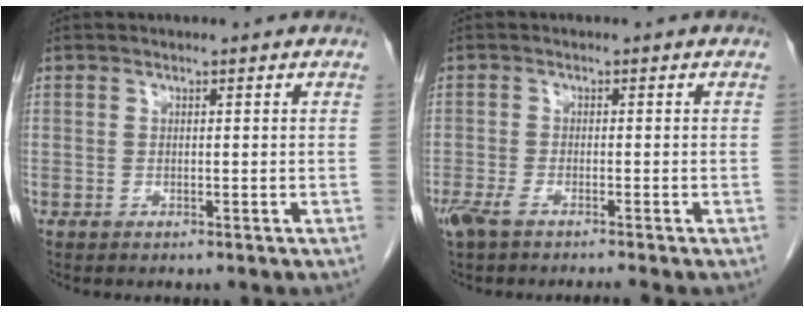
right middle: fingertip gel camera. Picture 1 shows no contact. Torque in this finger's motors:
{"motor_torque": [0.00, 0.03, 0.03, 0.04]}